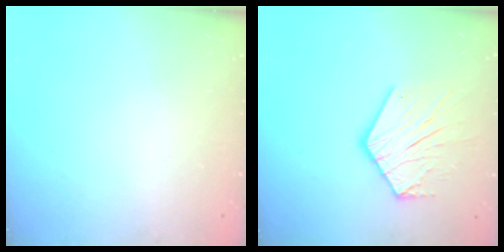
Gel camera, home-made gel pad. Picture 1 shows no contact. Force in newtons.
{"total": 12.9, "press": 12.9, "slide": 0.7}